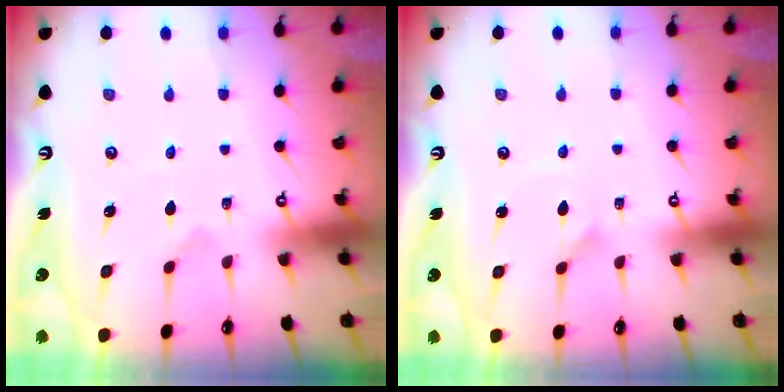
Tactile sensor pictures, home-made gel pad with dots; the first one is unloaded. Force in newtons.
{"total": 1.7, "press": 1.7, "slide": 0.0}